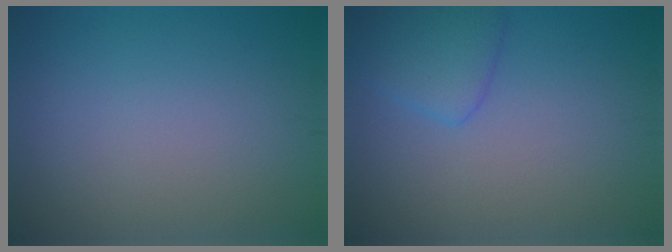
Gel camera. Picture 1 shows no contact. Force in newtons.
{"total": 2.8, "press": 2.8, "slide": 0.2}